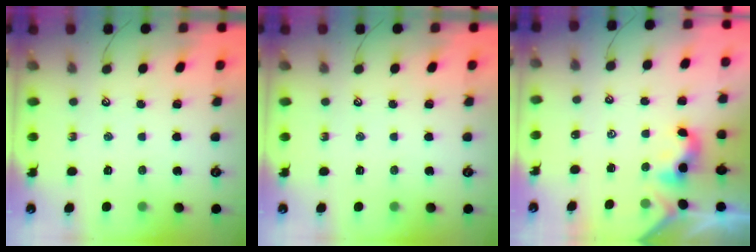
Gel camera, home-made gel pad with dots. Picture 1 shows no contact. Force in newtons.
{"total": 0.0}
{"total": 2.2, "press": 2.2, "slide": 0.2}